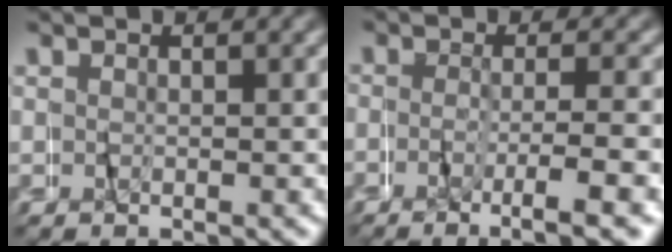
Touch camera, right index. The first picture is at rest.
{"total": 3.7, "force": [-2.8, -0.3, 2.4], "torque": [-0.045, -0.003, -0.047]}